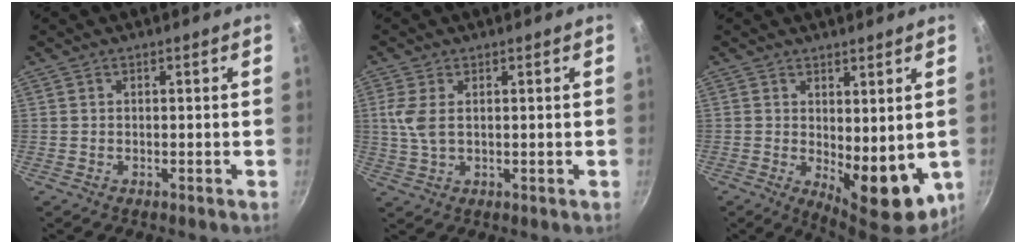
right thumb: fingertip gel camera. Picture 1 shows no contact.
{"total": 4.9, "force": [1.1, 2.5, 4.0], "torque": [-0.089, 0.001, 0.026]}
{"total": 10.9, "force": [0.0, 5.2, 9.6], "torque": [-0.103, -0.020, 0.015]}